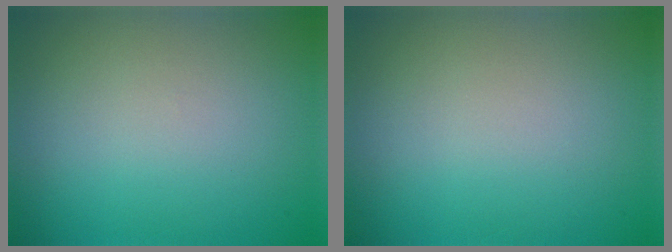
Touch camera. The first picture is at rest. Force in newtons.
{"total": 0.0}